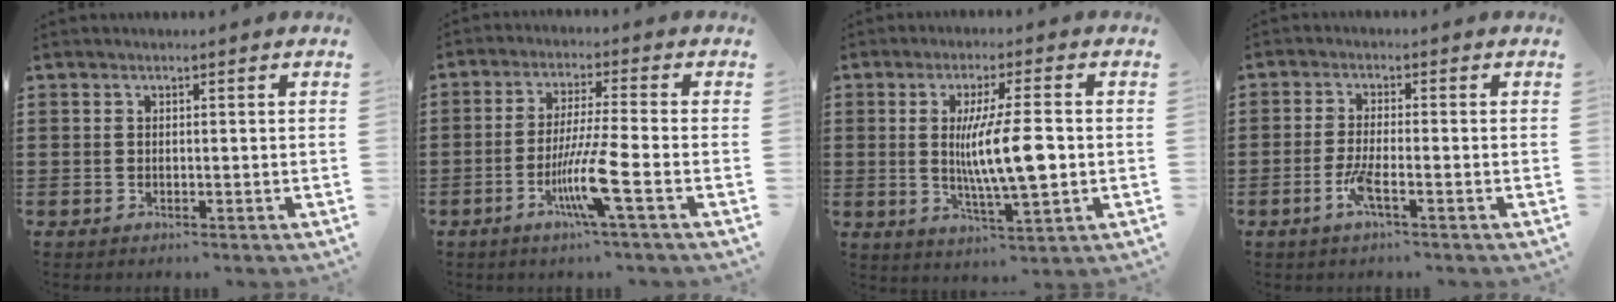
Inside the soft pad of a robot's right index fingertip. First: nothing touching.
{"total": 8.5, "force": [-3.7, -0.3, 7.7], "torque": [-0.155, -0.017, -0.071]}
{"total": 10.0, "force": [-0.1, 2.0, 9.8], "torque": [-0.170, -0.003, -0.006]}
{"total": 3.8, "force": [-1.9, 0.5, 3.2], "torque": [-0.082, -0.010, -0.042]}